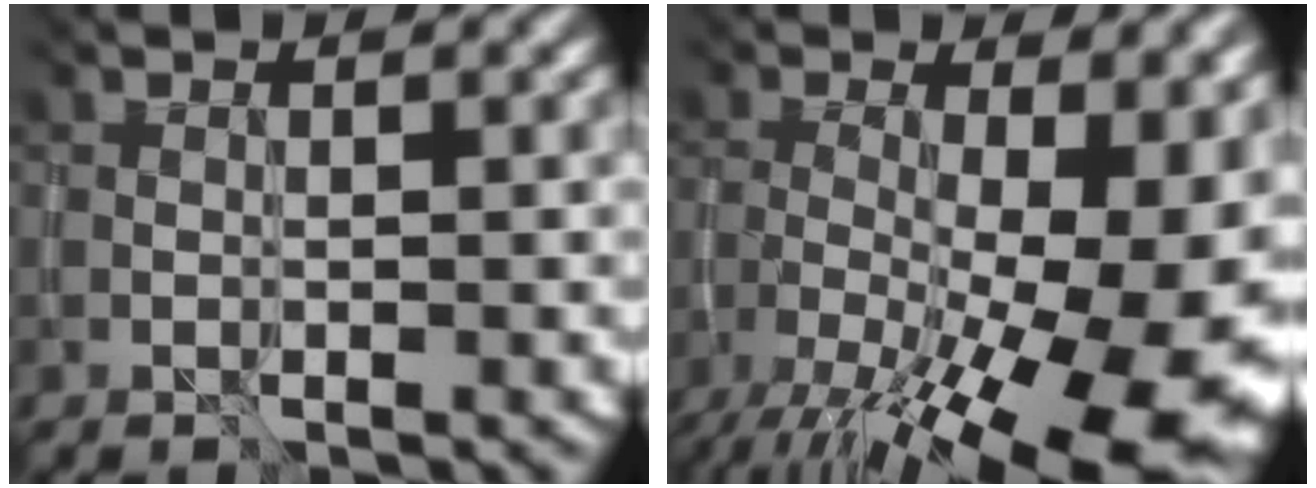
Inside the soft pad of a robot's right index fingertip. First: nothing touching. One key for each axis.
{"total": 18.7, "fx": -7.9, "fy": 8.3, "fz": 14.8, "tx": -0.196, "ty": -0.024, "tz": -0.086}